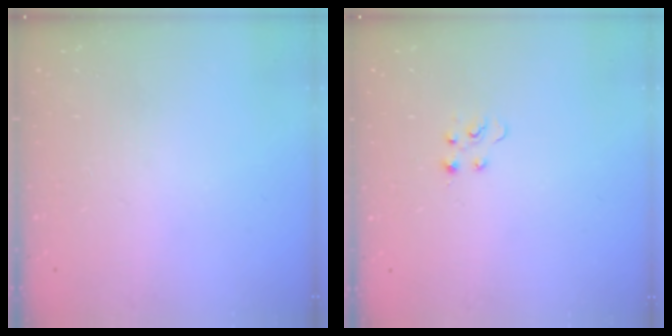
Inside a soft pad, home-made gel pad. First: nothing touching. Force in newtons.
{"total": 2.7, "press": 2.7, "slide": 0.4}